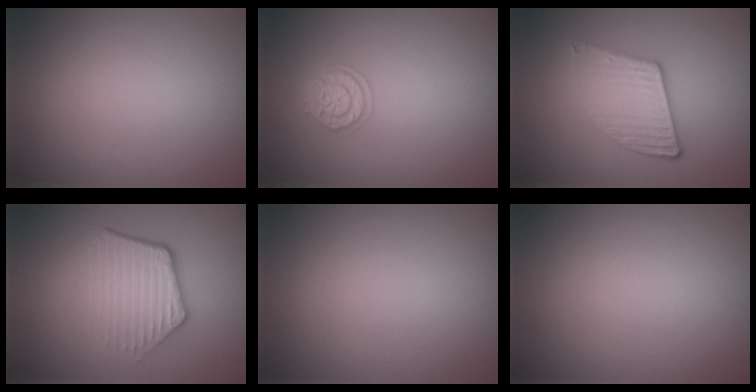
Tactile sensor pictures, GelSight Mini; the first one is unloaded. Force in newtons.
{"total": 2.6, "press": 2.4, "slide": 1.0}
{"total": 3.8, "press": 3.2, "slide": 1.9}
{"total": 4.2, "press": 3.1, "slide": 2.9}
{"total": 0.0}
{"total": 0.0}